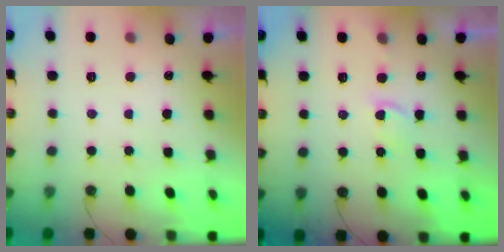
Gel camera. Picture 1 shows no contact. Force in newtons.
{"total": 2.0, "press": 2.0, "slide": 0.4}